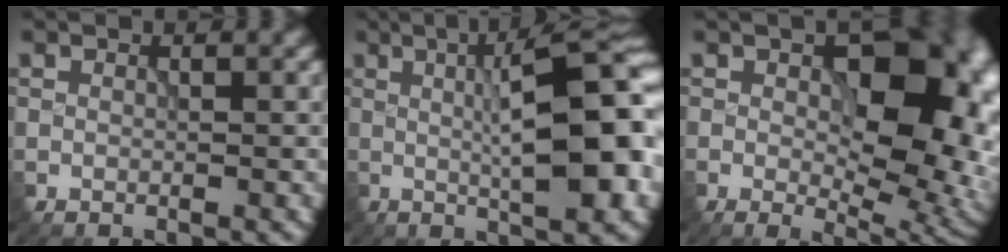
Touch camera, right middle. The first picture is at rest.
{"total": 11.8, "force": [0.4, 3.0, 11.5], "torque": [-0.144, 0.011, 0.003]}
{"total": 12.3, "force": [0.6, 6.5, 10.4], "torque": [-0.120, 0.001, 0.009]}